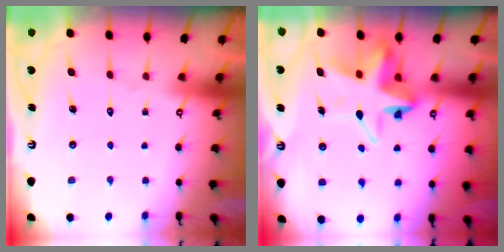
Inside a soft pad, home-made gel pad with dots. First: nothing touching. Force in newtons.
{"total": 9.6, "press": 9.5, "slide": 1.7}